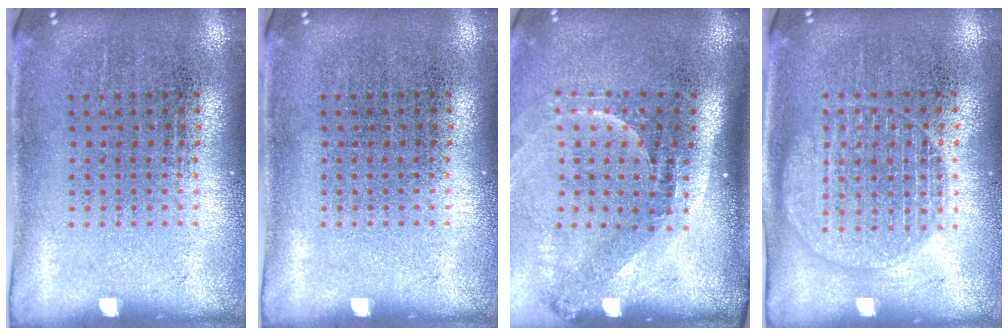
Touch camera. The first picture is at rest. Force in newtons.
{"total": 0.0}
{"total": 2.2, "press": 1.4, "slide": 1.7}
{"total": 1.3, "press": 1.3, "slide": 0.1}